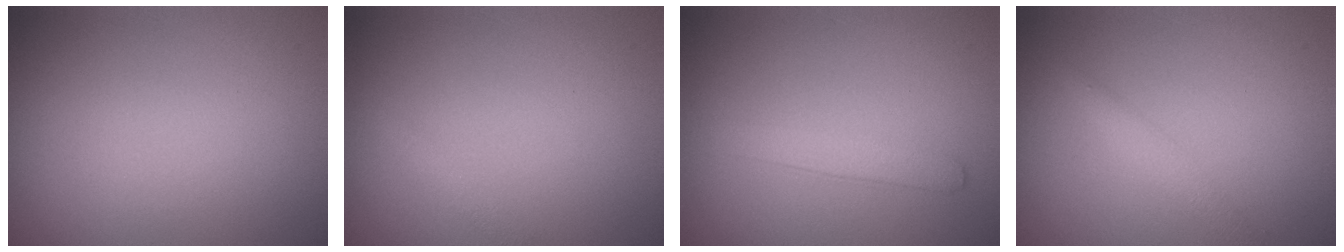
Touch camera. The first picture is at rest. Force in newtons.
{"total": 0.8, "press": 0.8, "slide": 0.0}
{"total": 1.8, "press": 1.8, "slide": 0.1}
{"total": 1.4, "press": 1.4, "slide": 0.0}